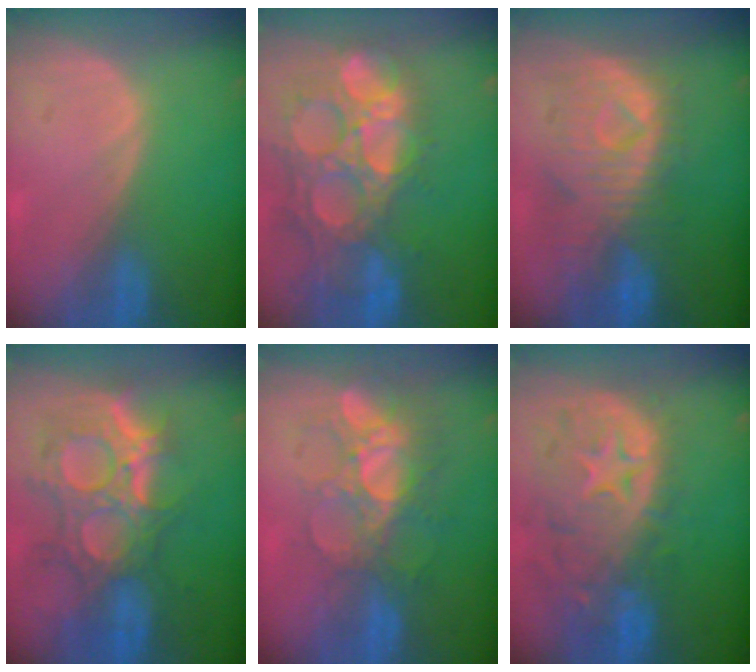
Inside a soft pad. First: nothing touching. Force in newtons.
{"total": 15.0, "press": 12.4, "slide": 8.4}
{"total": 10.2, "press": 9.3, "slide": 4.2}
{"total": 11.9, "press": 10.7, "slide": 5.2}
{"total": 9.8, "press": 8.6, "slide": 4.7}
{"total": 13.3, "press": 11.1, "slide": 7.4}